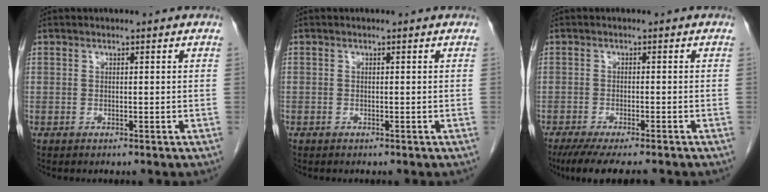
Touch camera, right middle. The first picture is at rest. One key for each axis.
{"total": 0.0}
{"total": 10.2, "fx": -8.6, "fy": 1.2, "fz": 5.3, "tx": -0.072, "ty": -0.020, "tz": -0.126}